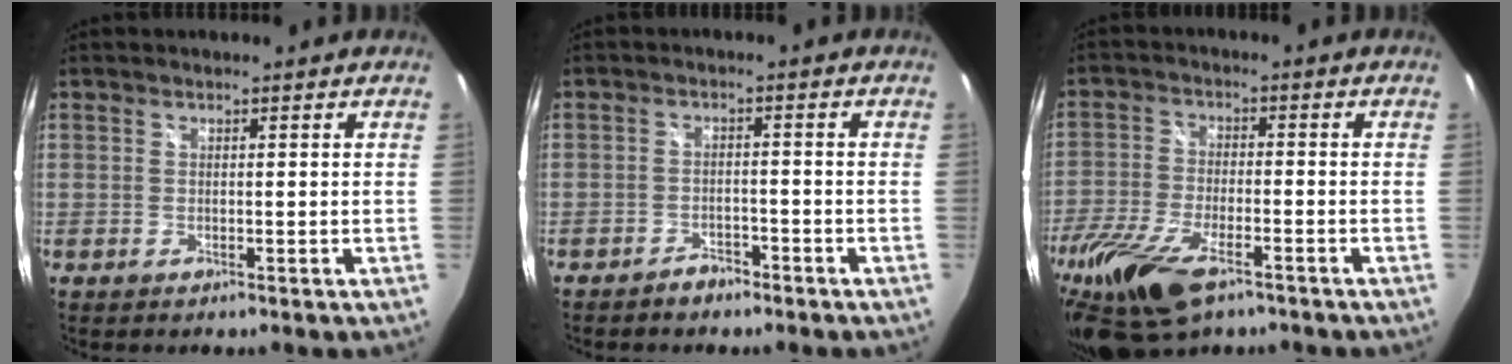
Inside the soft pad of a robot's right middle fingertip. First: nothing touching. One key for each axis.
{"total": 3.3, "fx": -2.8, "fy": 1.6, "fz": 0.8, "tx": -0.025, "ty": 0.006, "tz": -0.041}
{"total": 18.1, "fx": -11.5, "fy": 7.4, "fz": 11.8, "tx": -0.273, "ty": -0.056, "tz": -0.212}